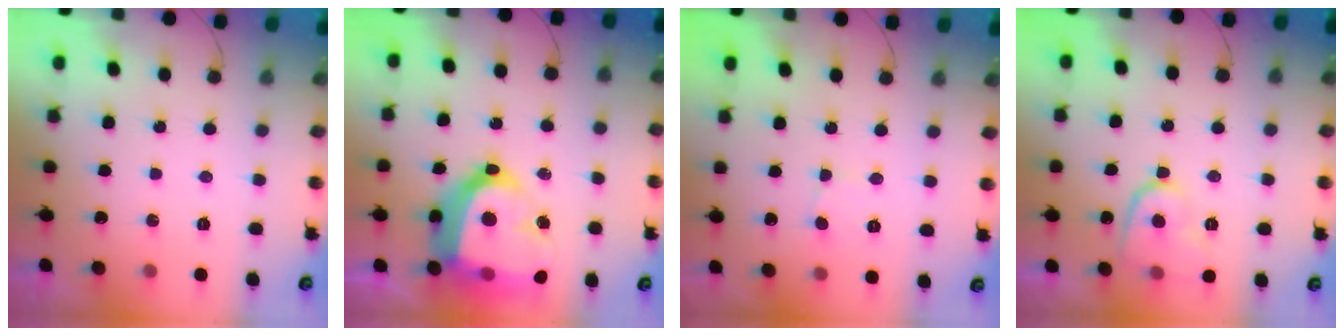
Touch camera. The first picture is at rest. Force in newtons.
{"total": 26.5, "press": 26.4, "slide": 2.5}
{"total": 2.2, "press": 2.2, "slide": 0.2}
{"total": 9.8, "press": 9.7, "slide": 1.1}